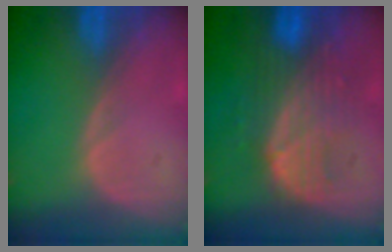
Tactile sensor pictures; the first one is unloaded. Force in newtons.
{"total": 7.8, "press": 7.7, "slide": 1.4}